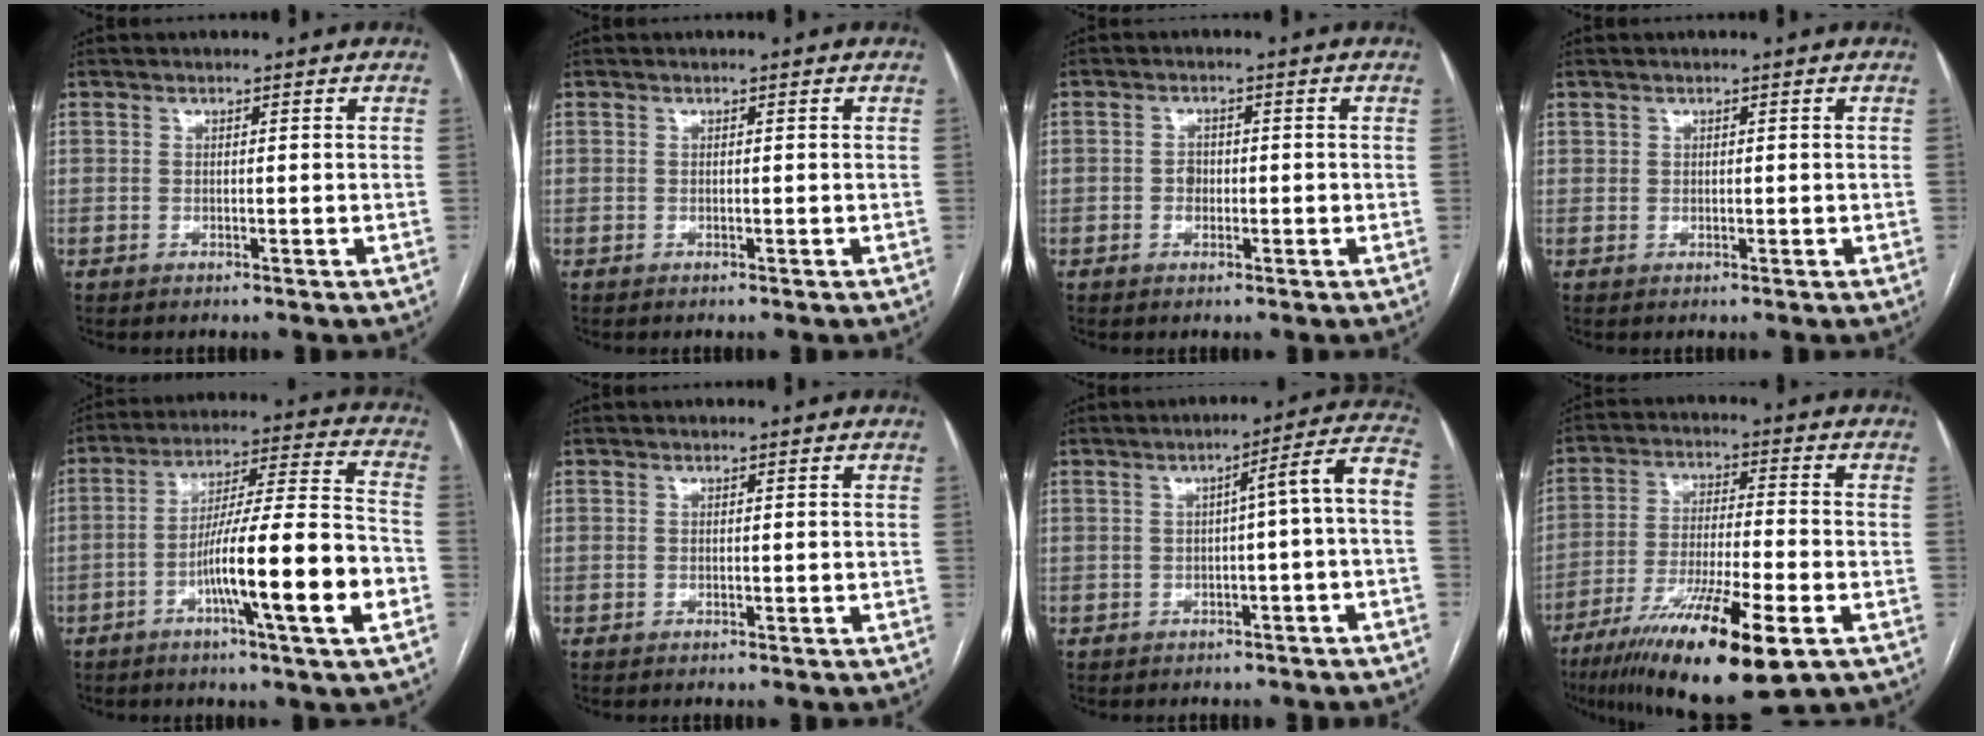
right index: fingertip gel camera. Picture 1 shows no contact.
{"total": 0.0}
{"total": 1.8, "force": [-0.3, 1.4, 1.0], "torque": [-0.015, 0.004, -0.005]}
{"total": 0.7, "force": [0.5, 0.5, 0.1], "torque": [0.007, -0.002, 0.005]}
{"total": 16.3, "force": [-5.8, -0.2, 15.2], "torque": [-0.252, 0.001, -0.094]}
{"total": 0.0}
{"total": 7.4, "force": [-0.8, -0.1, 7.3], "torque": [-0.086, 0.026, -0.015]}
{"total": 17.7, "force": [-9.8, 2.1, 14.6], "torque": [-0.246, -0.037, -0.163]}